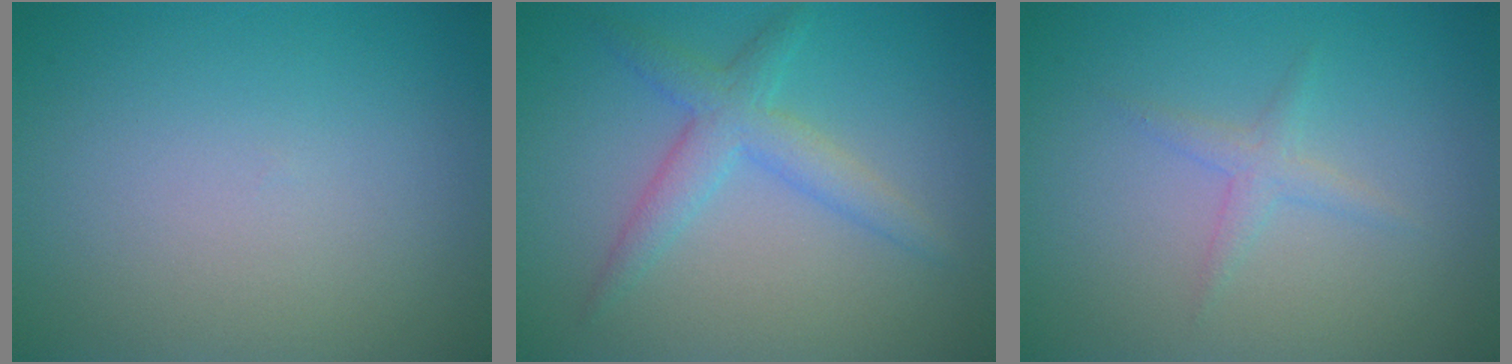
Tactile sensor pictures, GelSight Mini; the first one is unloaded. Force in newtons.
{"total": 3.2, "press": 3.2, "slide": 0.1}
{"total": 1.3, "press": 1.3, "slide": 0.0}